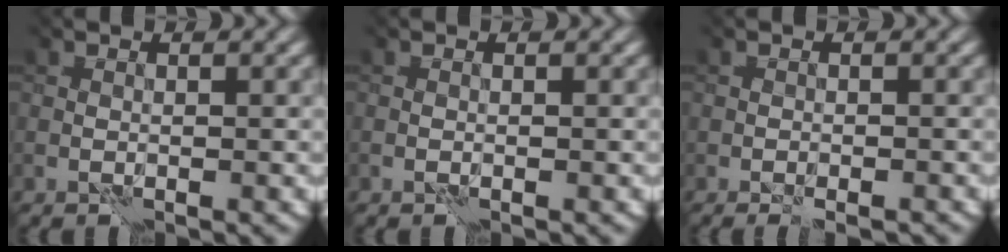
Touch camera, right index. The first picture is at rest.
{"total": 0.0}
{"total": 1.3, "force": [-0.8, 0.6, 0.8], "torque": [-0.006, 0.000, -0.005]}